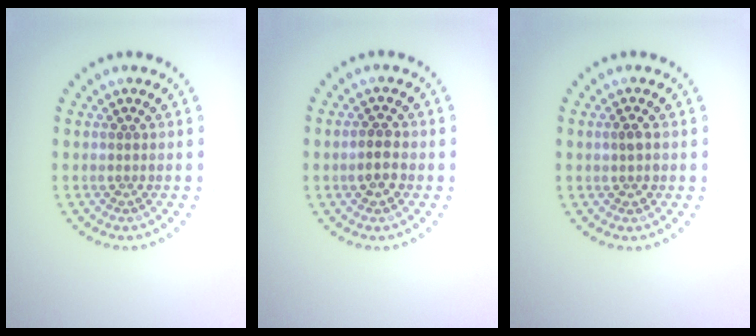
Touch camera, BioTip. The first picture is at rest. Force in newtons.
{"total": 1.9, "press": 1.8, "slide": 0.4}
{"total": 1.2, "press": 1.2, "slide": 0.1}